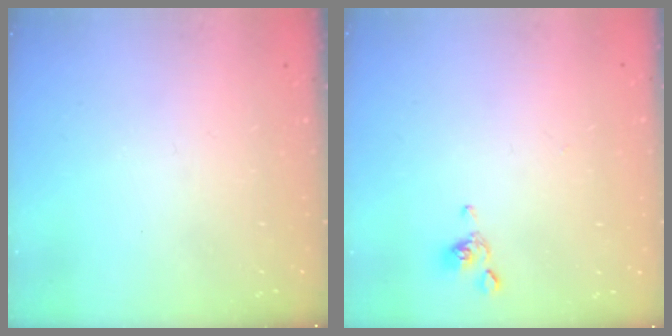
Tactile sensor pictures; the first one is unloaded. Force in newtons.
{"total": 2.2, "press": 2.2, "slide": 0.2}